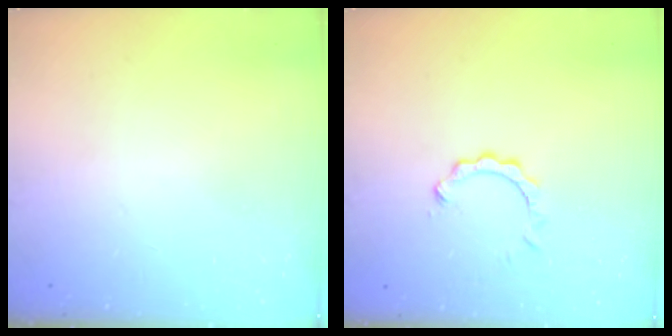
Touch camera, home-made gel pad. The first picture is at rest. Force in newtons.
{"total": 2.8, "press": 2.8, "slide": 0.4}